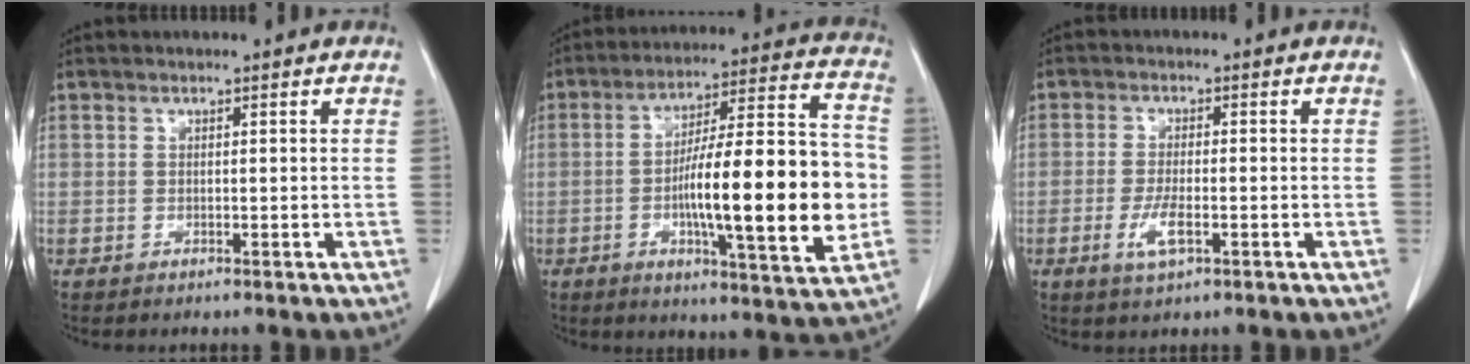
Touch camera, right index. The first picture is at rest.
{"total": 21.2, "force": [-3.1, 3.1, 20.8], "torque": [-0.304, 0.016, -0.042]}
{"total": 4.1, "force": [-1.5, 1.1, 3.7], "torque": [-0.075, -0.003, -0.023]}